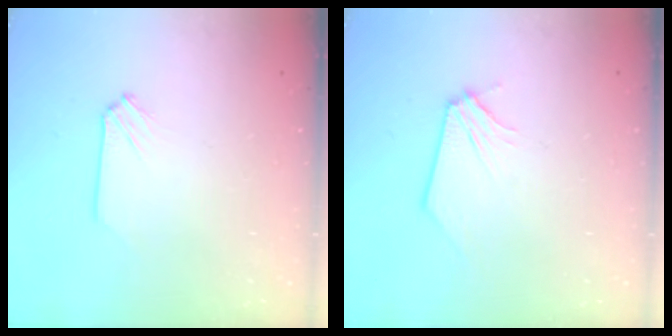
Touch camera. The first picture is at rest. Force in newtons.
{"total": 0.0}